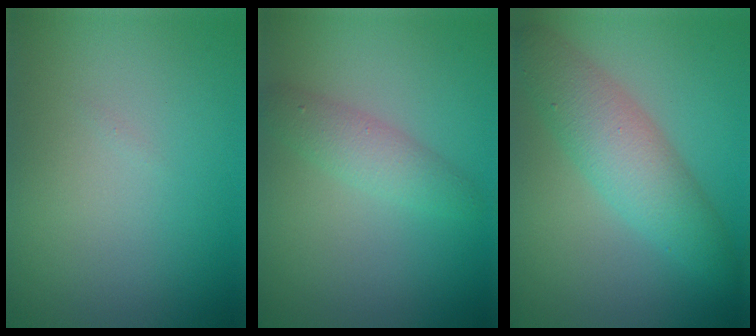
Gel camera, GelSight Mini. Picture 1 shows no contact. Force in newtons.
{"total": 2.4, "press": 2.4, "slide": 0.1}
{"total": 5.0, "press": 5.0, "slide": 0.1}